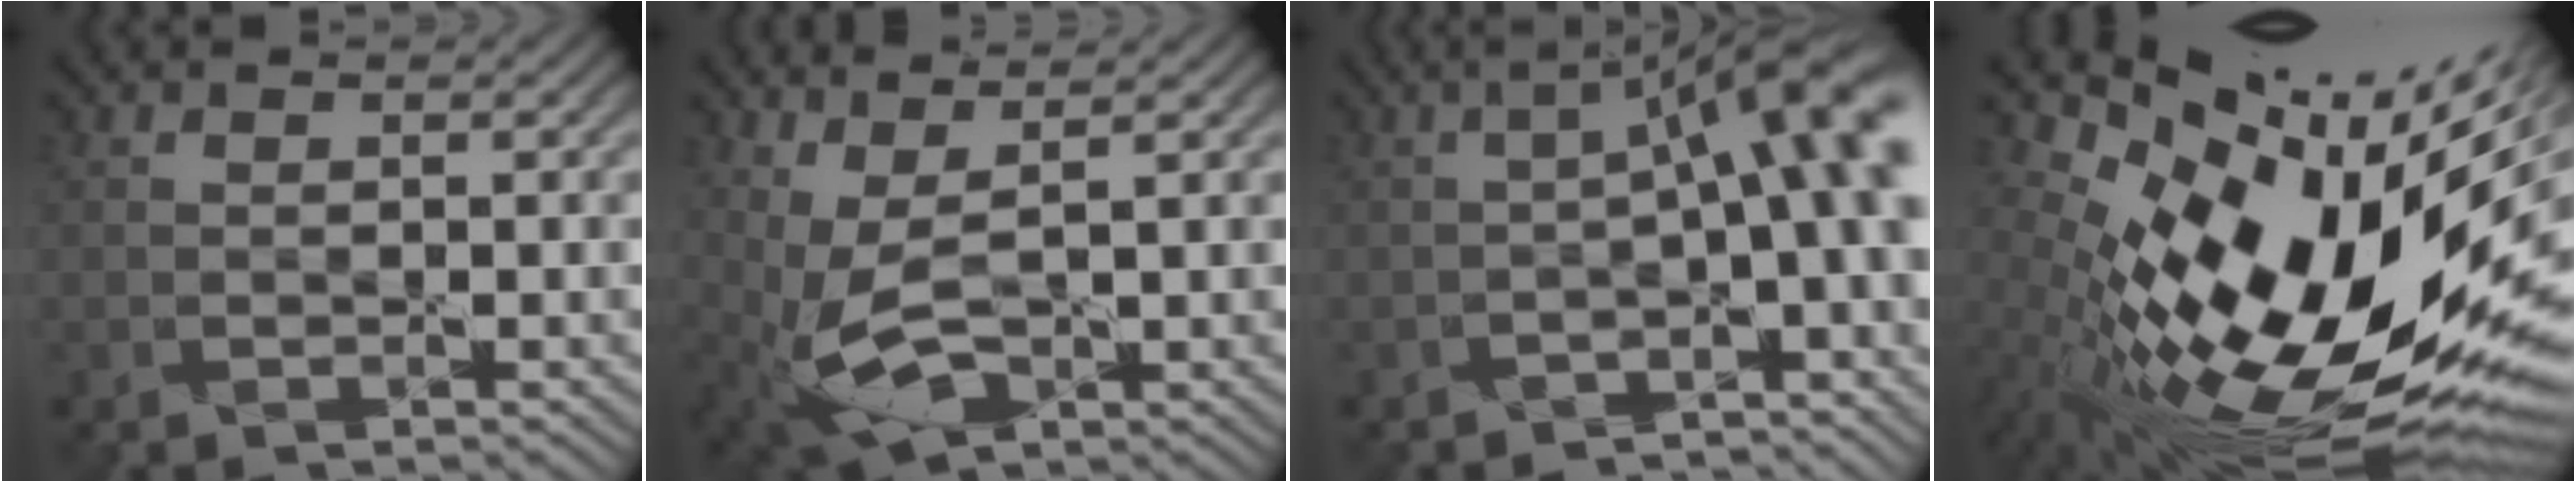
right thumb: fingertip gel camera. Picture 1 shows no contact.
{"total": 6.2, "force": [1.7, 2.4, 5.5], "torque": [-0.141, -0.005, 0.035]}
{"total": 9.4, "force": [-0.8, 2.4, 9.0], "torque": [-0.125, 0.006, -0.019]}
{"total": 19.3, "force": [-0.6, 9.4, 16.8], "torque": [-0.286, -0.041, -0.009]}